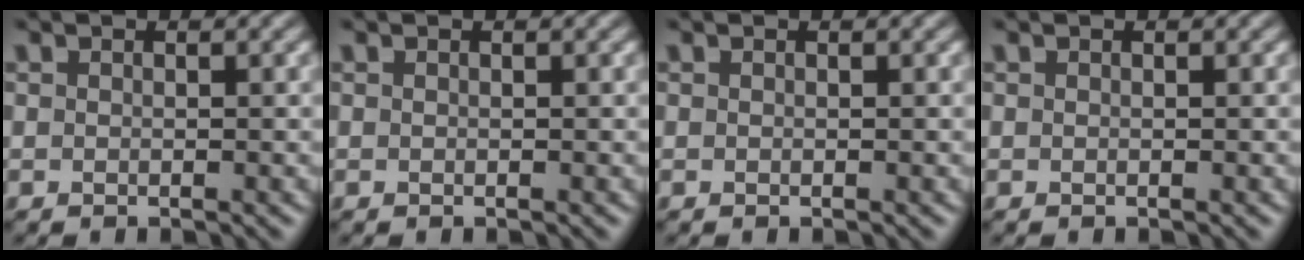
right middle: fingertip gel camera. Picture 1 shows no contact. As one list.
[{"total": 0.0}, {"total": 0.0}, {"total": 0.0}]